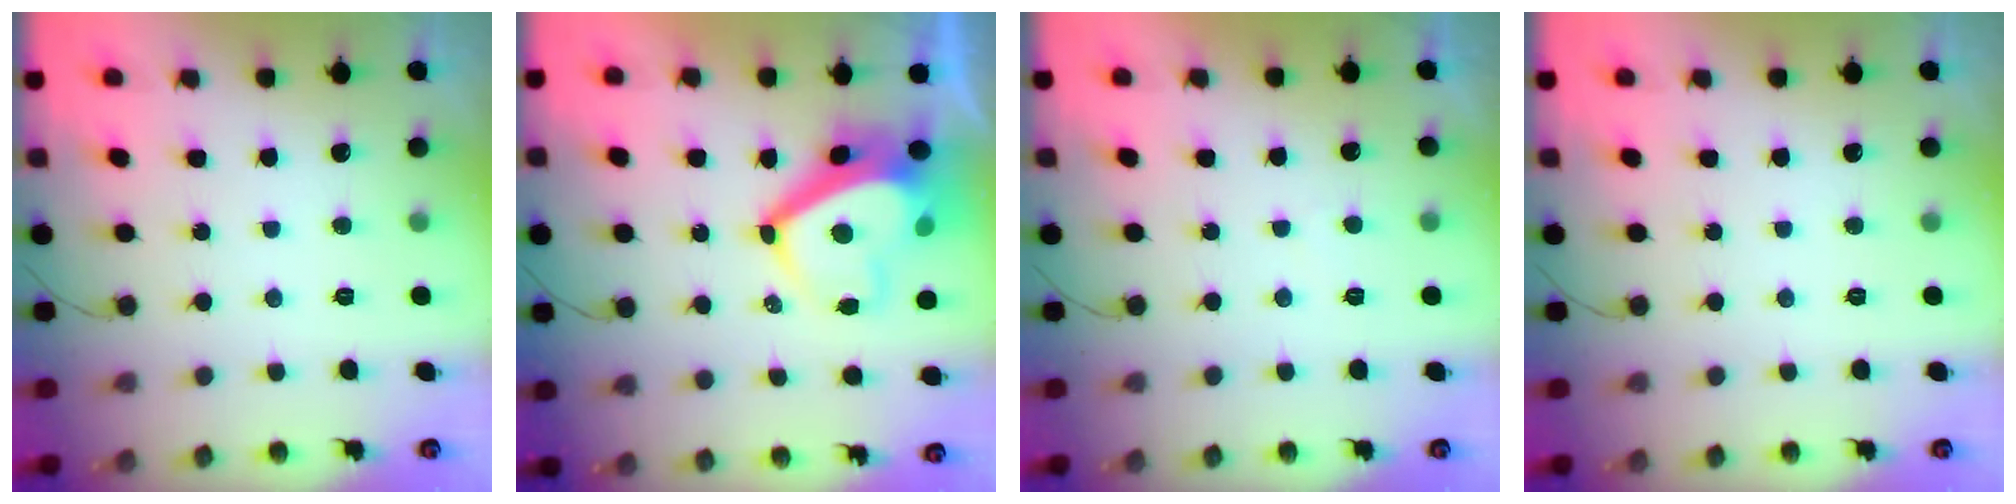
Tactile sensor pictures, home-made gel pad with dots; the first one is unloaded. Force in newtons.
{"total": 9.6, "press": 9.4, "slide": 1.6}
{"total": 1.3, "press": 1.2, "slide": 0.5}
{"total": 0.0}